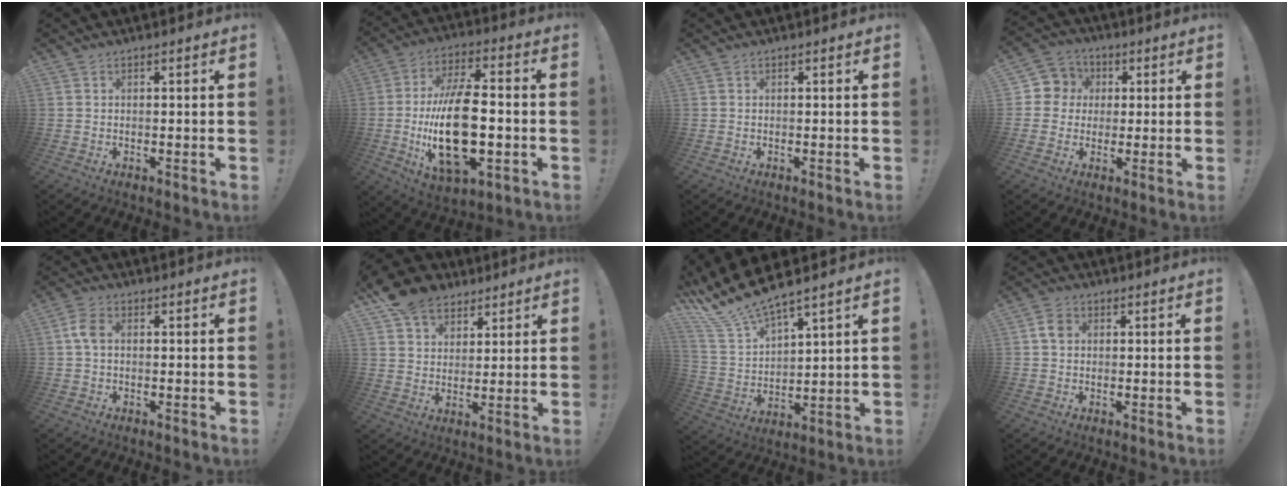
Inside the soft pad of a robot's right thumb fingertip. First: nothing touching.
{"total": 21.6, "force": [-3.0, 10.0, 19.0], "torque": [-0.371, -0.002, -0.048]}
{"total": 0.0}
{"total": 7.5, "force": [0.4, 7.4, 1.5], "torque": [-0.029, 0.003, 0.012]}
{"total": 4.7, "force": [0.4, 3.0, 3.6], "torque": [-0.070, 0.010, 0.008]}
{"total": 11.7, "force": [8.1, 7.6, 3.6], "torque": [-0.067, -0.043, 0.161]}
{"total": 12.4, "force": [11.1, 2.4, 5.2], "torque": [-0.124, -0.086, 0.202]}
{"total": 3.8, "force": [0.6, 3.0, 2.2], "torque": [-0.032, 0.004, 0.011]}